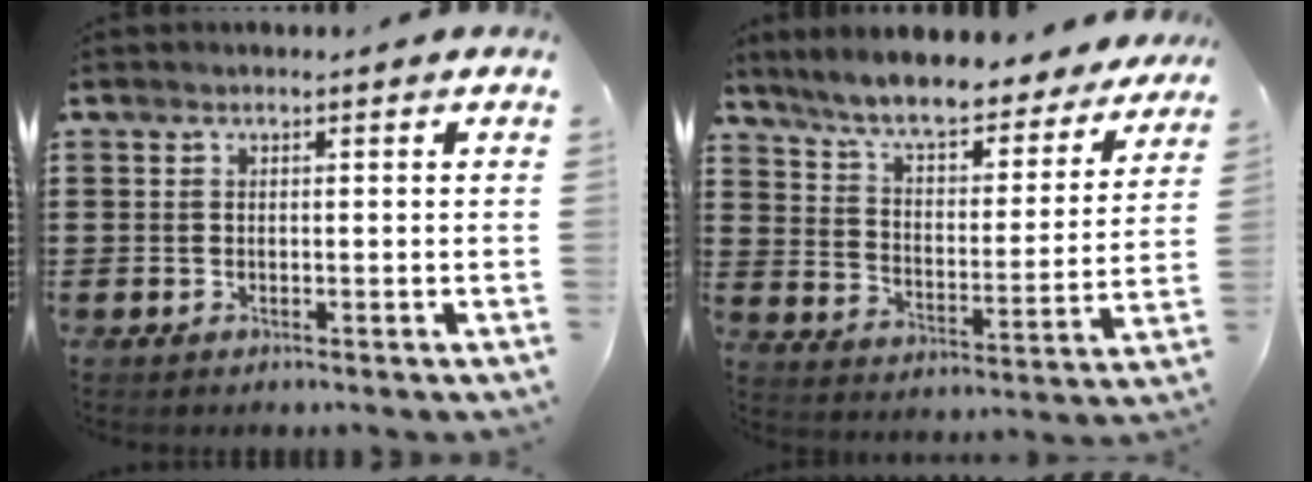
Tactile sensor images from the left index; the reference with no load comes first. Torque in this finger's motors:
{"motor_torque": [1.53, -0.61, 0.47, 0.21]}